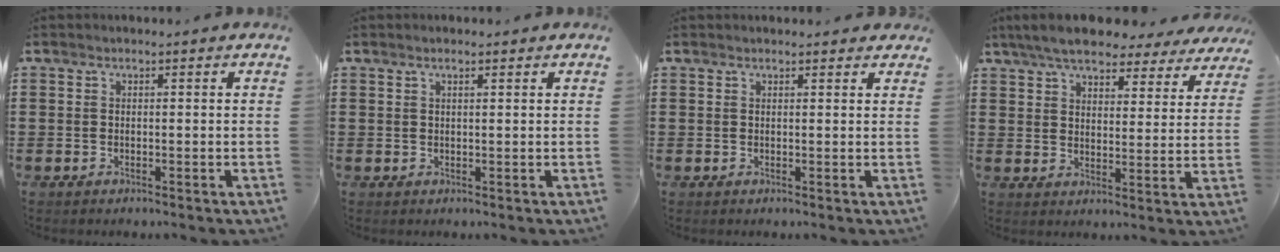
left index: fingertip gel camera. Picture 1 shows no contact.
{"total": 0.9, "force": [0.7, 0.2, 0.6], "torque": [-0.012, 0.002, 0.011]}
{"total": 0.9, "force": [0.8, 0.2, 0.1], "torque": [-0.004, 0.002, 0.015]}
{"total": 7.0, "force": [6.4, 1.2, 2.5], "torque": [-0.076, -0.021, 0.115]}